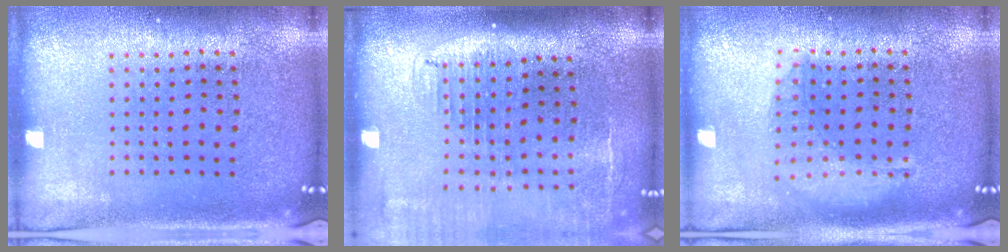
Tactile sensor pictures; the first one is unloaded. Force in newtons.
{"total": 2.0, "press": 1.6, "slide": 1.2}
{"total": 1.4, "press": 1.4, "slide": 0.3}